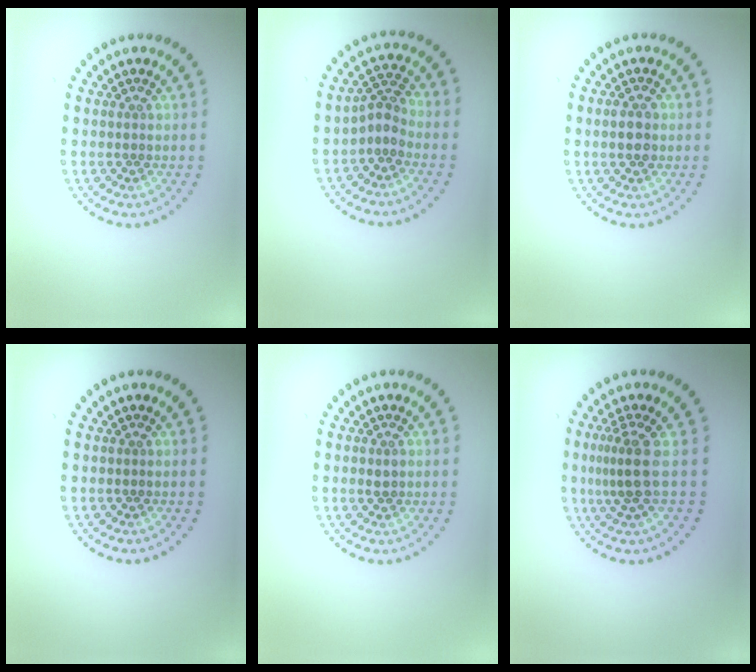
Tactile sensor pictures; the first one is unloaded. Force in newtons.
{"total": 2.0, "press": 1.4, "slide": 1.4}
{"total": 2.5, "press": 2.5, "slide": 0.1}
{"total": 0.0}
{"total": 1.0, "press": 1.0, "slide": 0.1}
{"total": 2.8, "press": 2.0, "slide": 1.9}